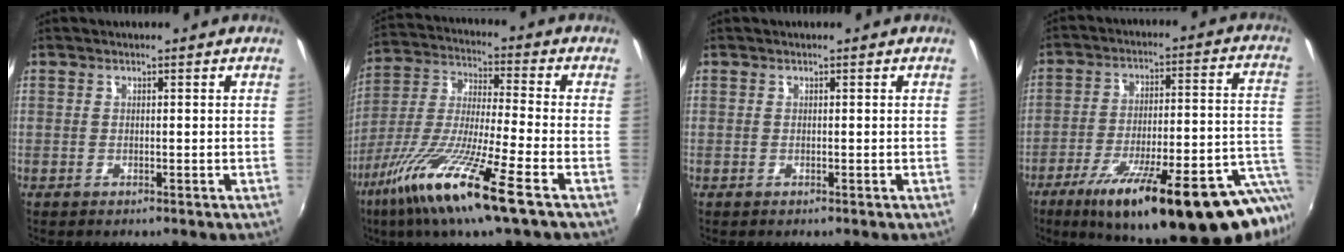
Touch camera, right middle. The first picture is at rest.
{"total": 17.3, "force": [-9.5, 1.0, 14.5], "torque": [-0.298, -0.036, -0.184]}
{"total": 0.0}
{"total": 27.3, "force": [-17.0, 3.6, 21.0], "torque": [-0.293, -0.042, -0.246]}